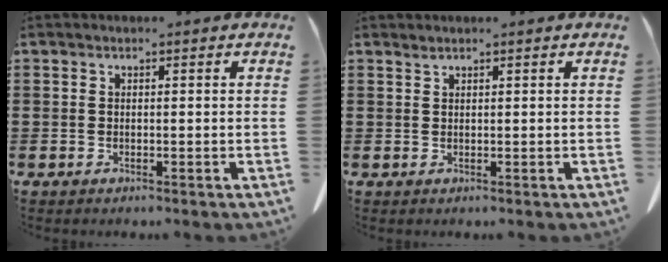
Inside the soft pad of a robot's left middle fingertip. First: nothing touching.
{"total": 0.7, "force": [0.7, 0.0, 0.3], "torque": [-0.007, -0.003, 0.014]}